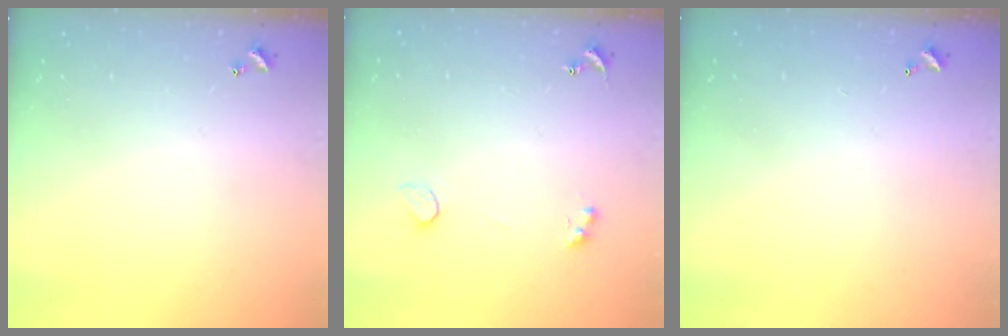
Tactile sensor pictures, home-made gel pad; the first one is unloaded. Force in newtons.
{"total": 2.1, "press": 1.9, "slide": 1.0}
{"total": 2.9, "press": 2.9, "slide": 0.1}